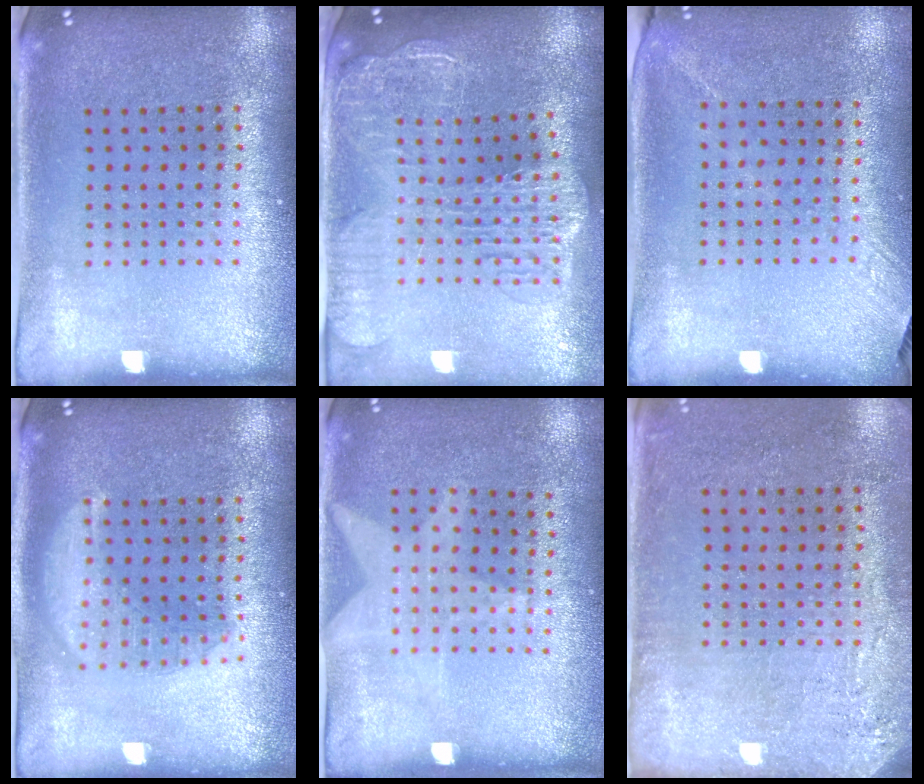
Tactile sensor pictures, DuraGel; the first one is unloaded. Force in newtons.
{"total": 2.9, "press": 2.4, "slide": 1.7}
{"total": 1.4, "press": 1.0, "slide": 0.9}
{"total": 1.8, "press": 1.8, "slide": 0.2}
{"total": 1.2, "press": 0.9, "slide": 0.8}
{"total": 2.8, "press": 2.3, "slide": 1.6}